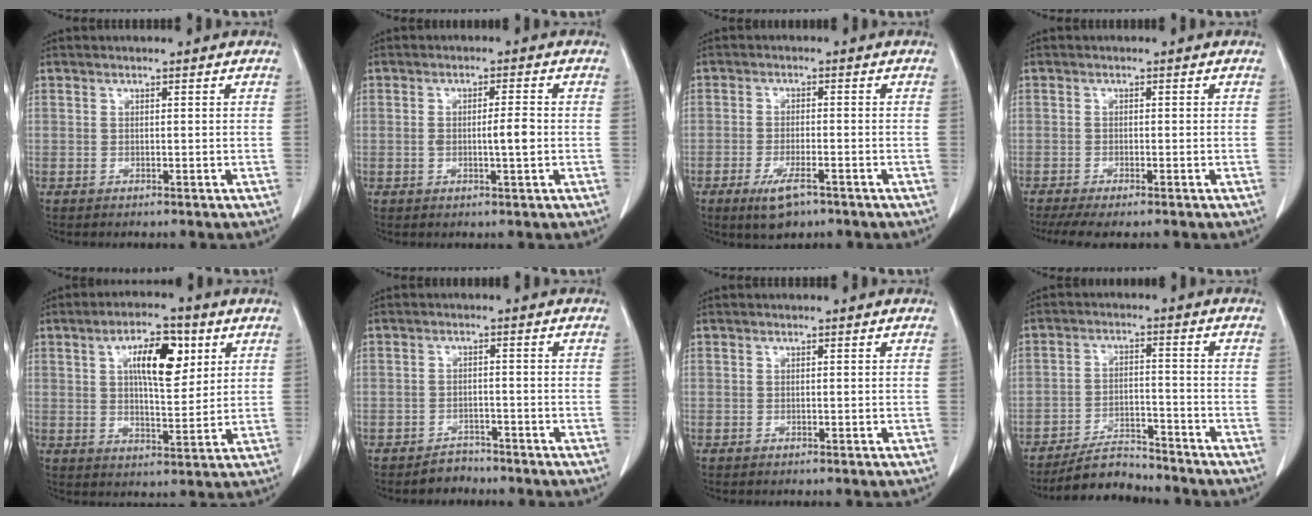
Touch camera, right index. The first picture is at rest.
{"total": 3.4, "force": [-0.4, 0.3, 3.3], "torque": [-0.059, -0.001, -0.006]}
{"total": 5.2, "force": [-3.2, 1.4, 3.8], "torque": [-0.075, -0.008, -0.049]}
{"total": 5.8, "force": [-4.6, 0.9, 3.5], "torque": [-0.052, -0.012, -0.073]}
{"total": 9.8, "force": [3.6, 3.5, 8.4], "torque": [-0.137, 0.011, 0.062]}
{"total": 2.6, "force": [-2.2, 1.3, -0.2], "torque": [0.000, 0.004, -0.034]}
{"total": 0.0}
{"total": 6.8, "force": [-6.6, 1.2, 1.2], "torque": [-0.021, -0.006, -0.113]}